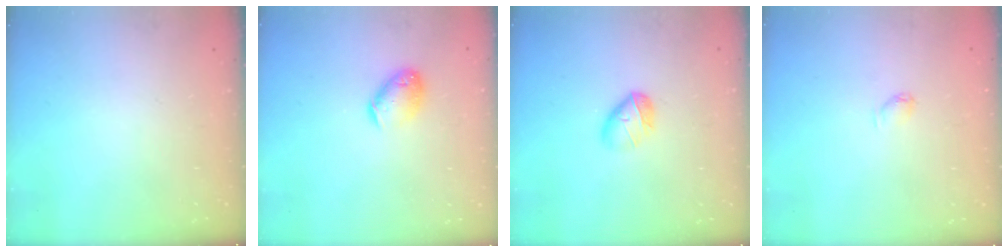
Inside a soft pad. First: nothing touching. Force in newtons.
{"total": 9.6, "press": 9.5, "slide": 1.4}
{"total": 6.2, "press": 6.1, "slide": 0.9}
{"total": 3.9, "press": 3.8, "slide": 0.6}